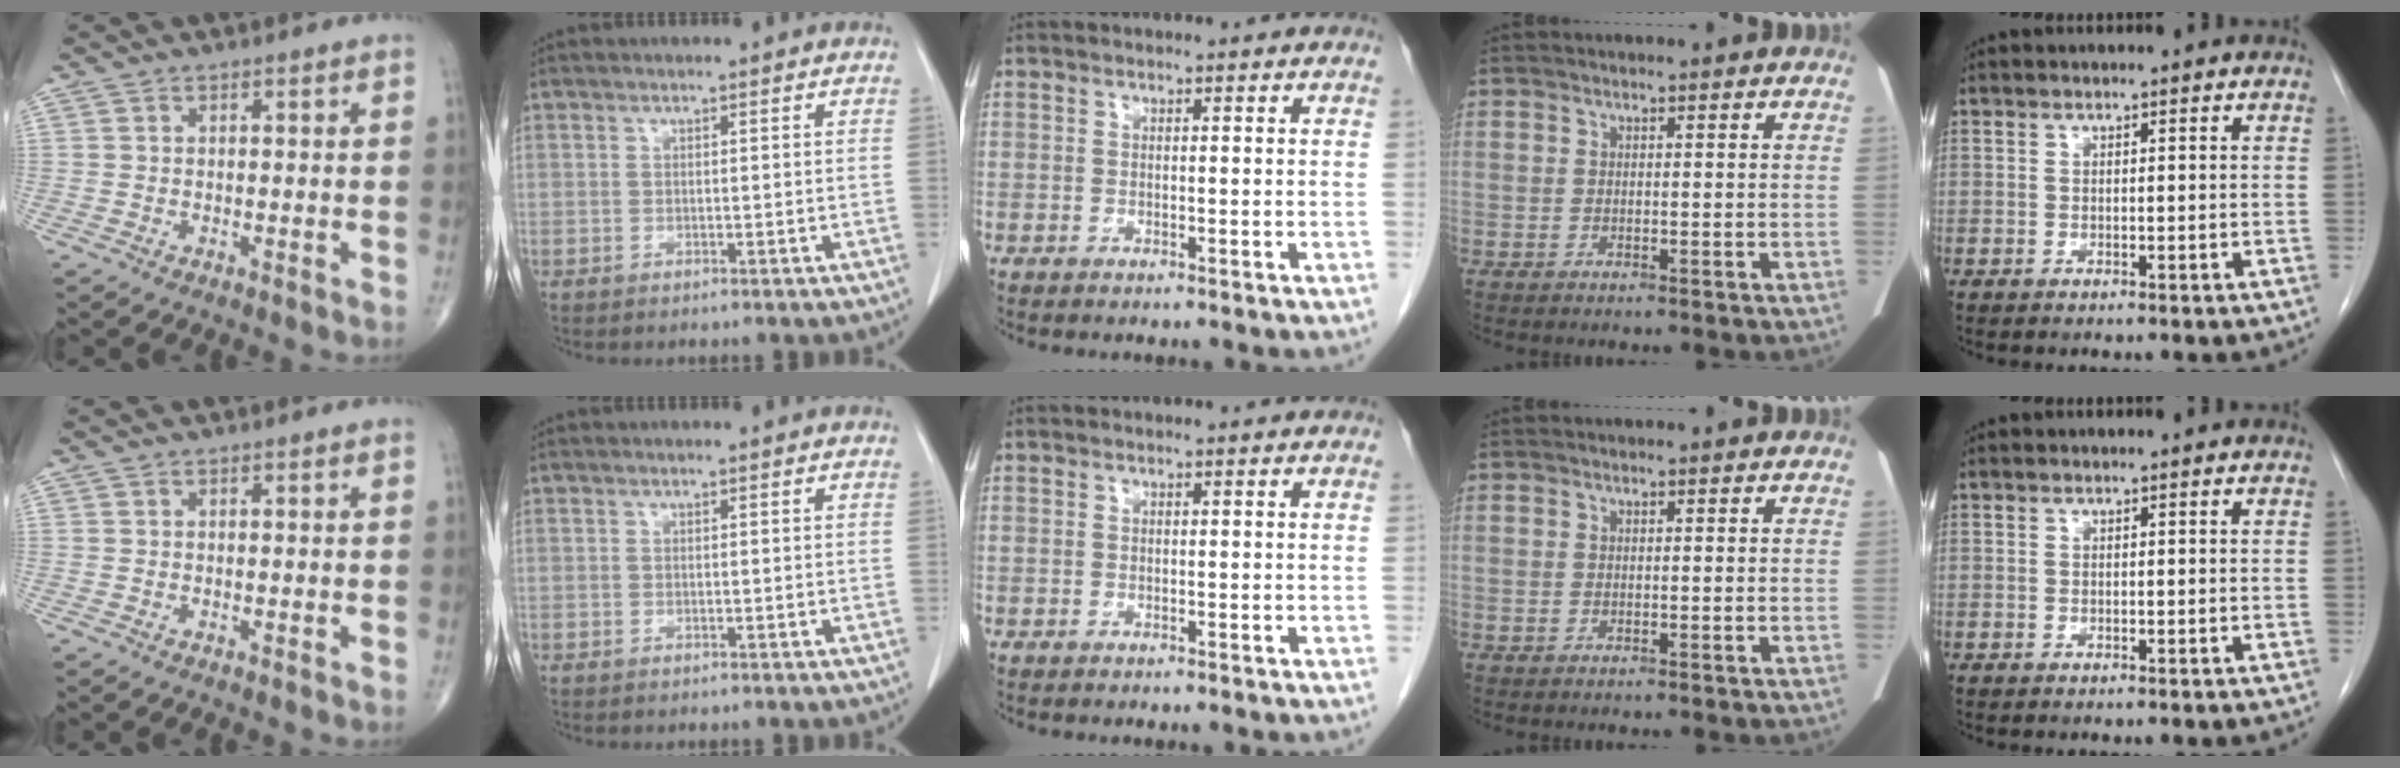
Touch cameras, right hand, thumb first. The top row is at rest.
{}